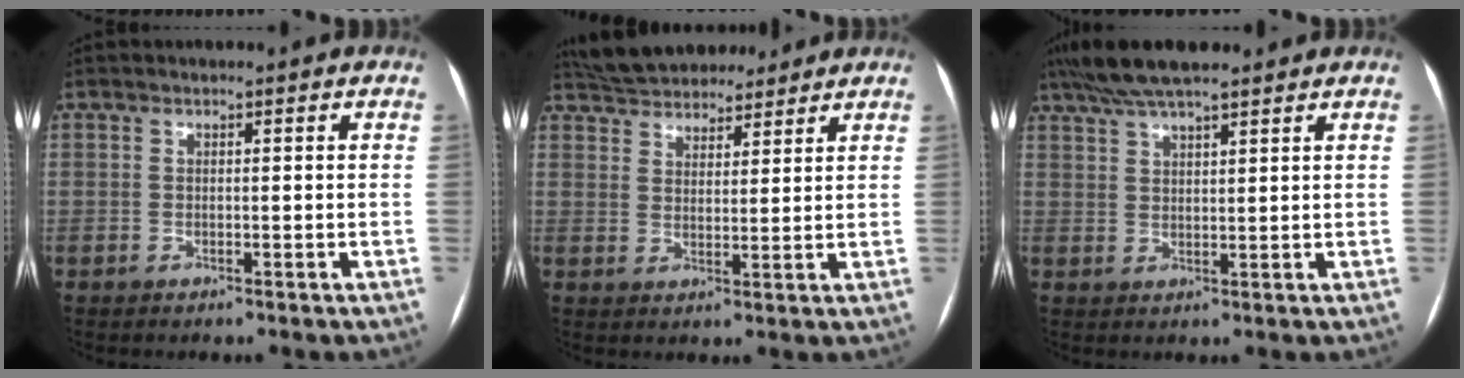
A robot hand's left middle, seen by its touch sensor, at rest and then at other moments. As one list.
[{"total": 12.4, "force": [11.2, 4.0, 3.5], "torque": [-0.055, 0.030, 0.177]}, {"total": 9.7, "force": [7.8, 1.6, 5.6], "torque": [-0.093, 0.039, 0.133]}]